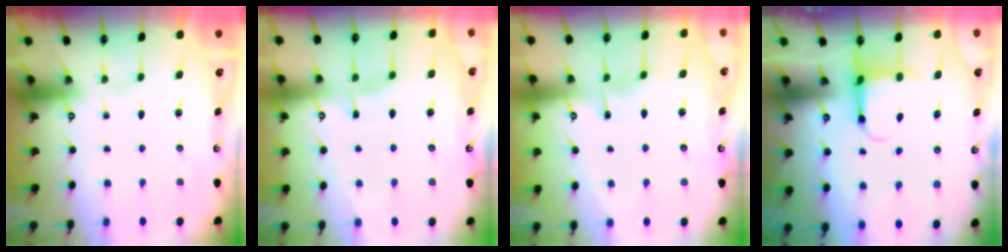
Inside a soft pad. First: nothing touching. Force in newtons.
{"total": 3.9, "press": 3.9, "slide": 0.2}
{"total": 4.7, "press": 4.7, "slide": 0.3}
{"total": 4.0, "press": 3.8, "slide": 1.2}